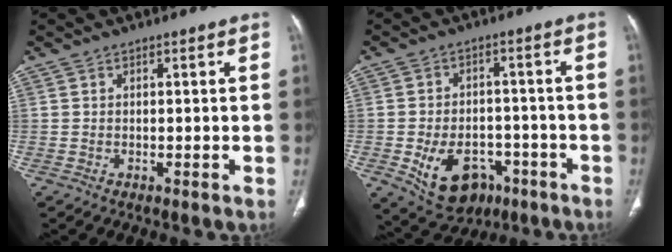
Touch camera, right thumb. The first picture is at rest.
{"total": 13.2, "force": [-5.6, 9.2, 7.6], "torque": [-0.102, 0.029, -0.071]}